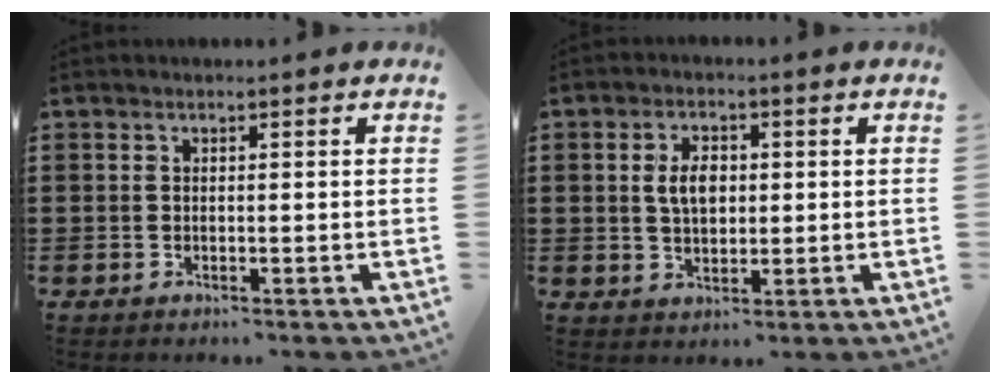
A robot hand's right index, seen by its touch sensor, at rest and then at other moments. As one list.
[{"total": 4.5, "force": [0.5, 2.7, 3.5], "torque": [-0.066, 0.008, 0.006]}]